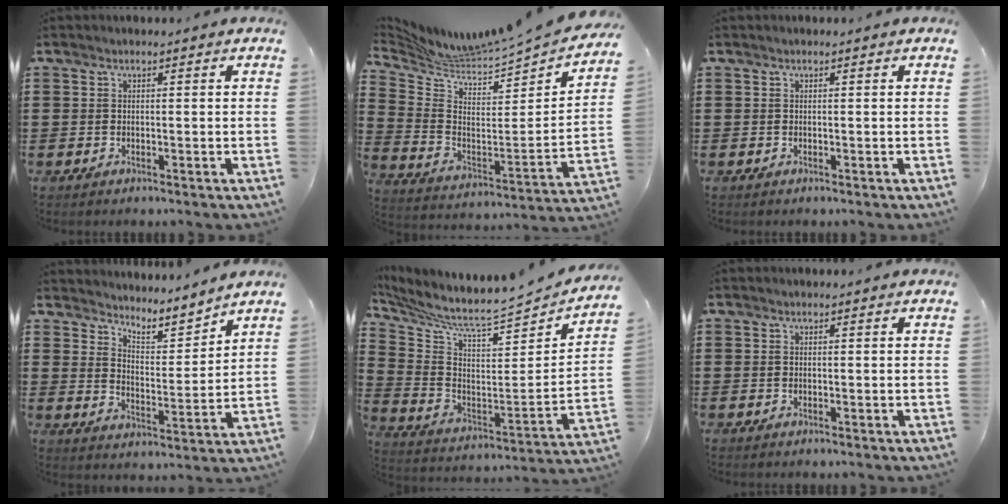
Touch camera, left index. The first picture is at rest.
{"total": 4.8, "force": [4.6, -0.5, 1.0], "torque": [-0.053, -0.065, 0.071]}
{"total": 0.0}
{"total": 3.9, "force": [3.9, 0.1, 0.4], "torque": [-0.031, -0.035, 0.062]}
{"total": 5.2, "force": [4.7, -0.1, 2.2], "torque": [-0.073, -0.062, 0.069]}
{"total": 0.0}